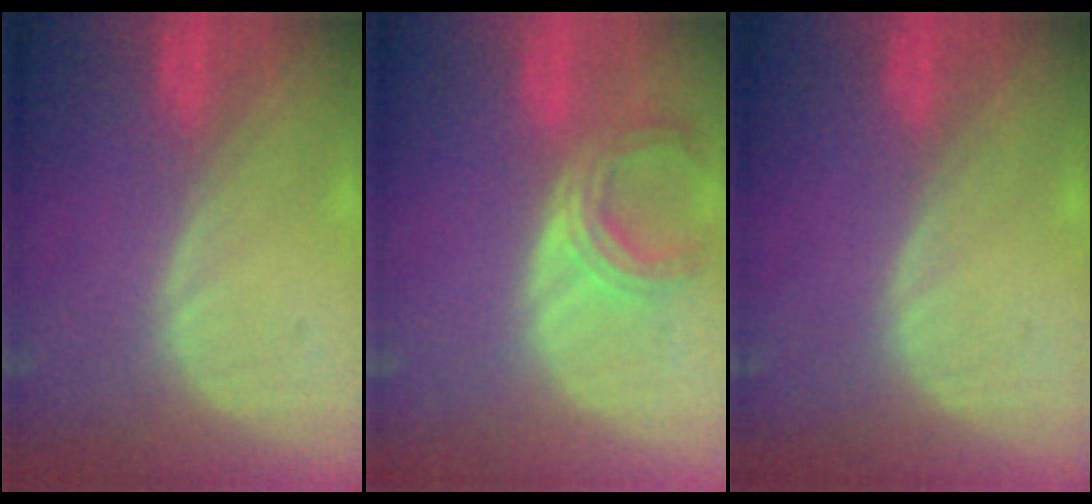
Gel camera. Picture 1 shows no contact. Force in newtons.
{"total": 5.8, "press": 5.6, "slide": 1.6}
{"total": 0.0}